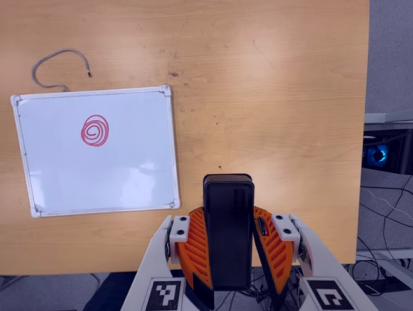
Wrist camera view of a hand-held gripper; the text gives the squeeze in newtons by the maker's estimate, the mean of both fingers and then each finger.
{"total": 9.0, "left": 7.7, "right": 10.2}